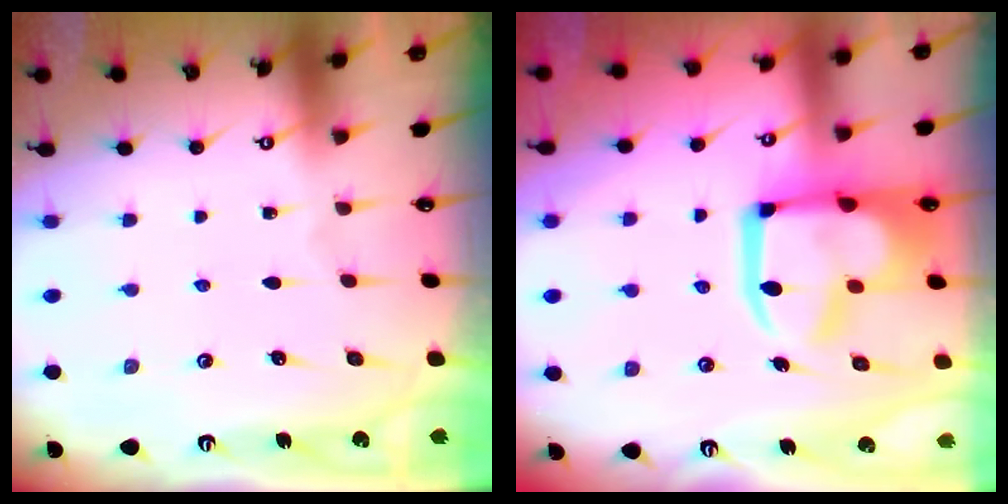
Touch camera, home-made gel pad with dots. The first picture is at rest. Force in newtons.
{"total": 15.1, "press": 15.0, "slide": 1.7}